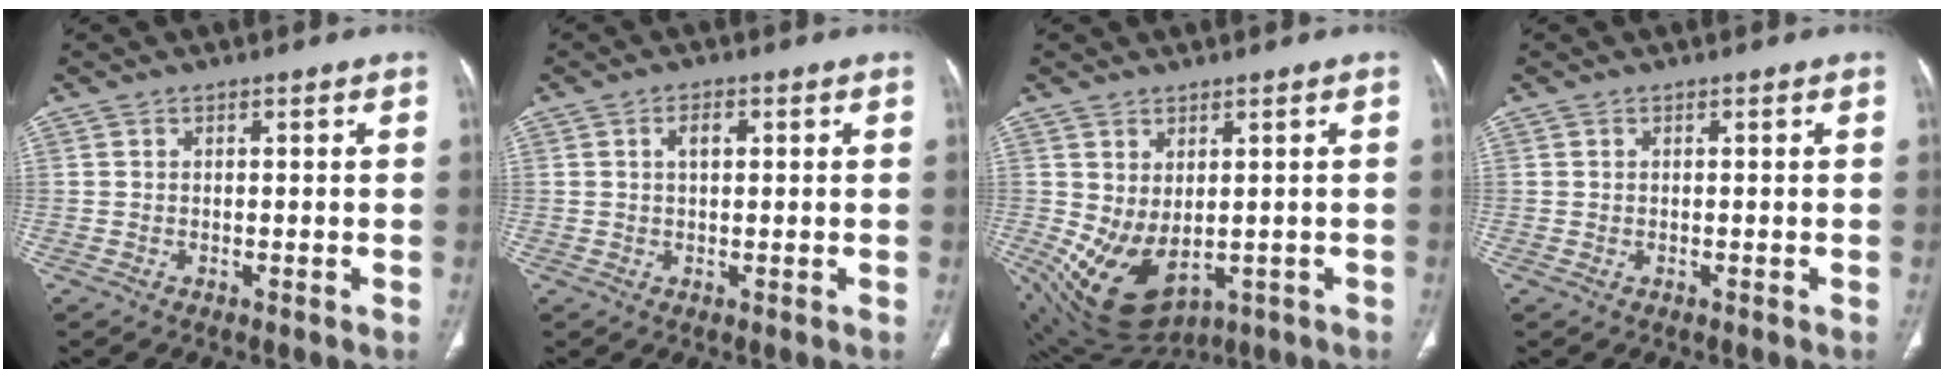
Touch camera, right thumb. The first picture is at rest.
{"total": 2.6, "force": [0.7, 1.4, 2.1], "torque": [-0.037, 0.005, 0.013]}
{"total": 11.6, "force": [-1.5, 7.1, 9.0], "torque": [-0.151, -0.005, 0.010]}
{"total": 0.0}